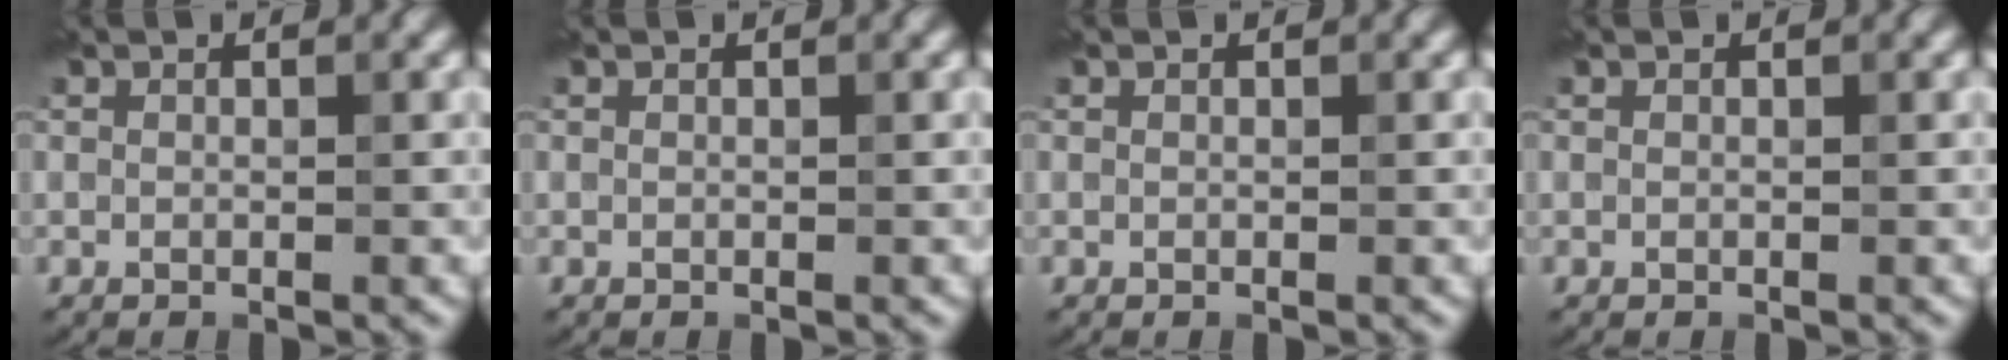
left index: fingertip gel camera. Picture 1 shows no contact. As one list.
[{"total": 0.0}, {"total": 0.0}, {"total": 0.0}]